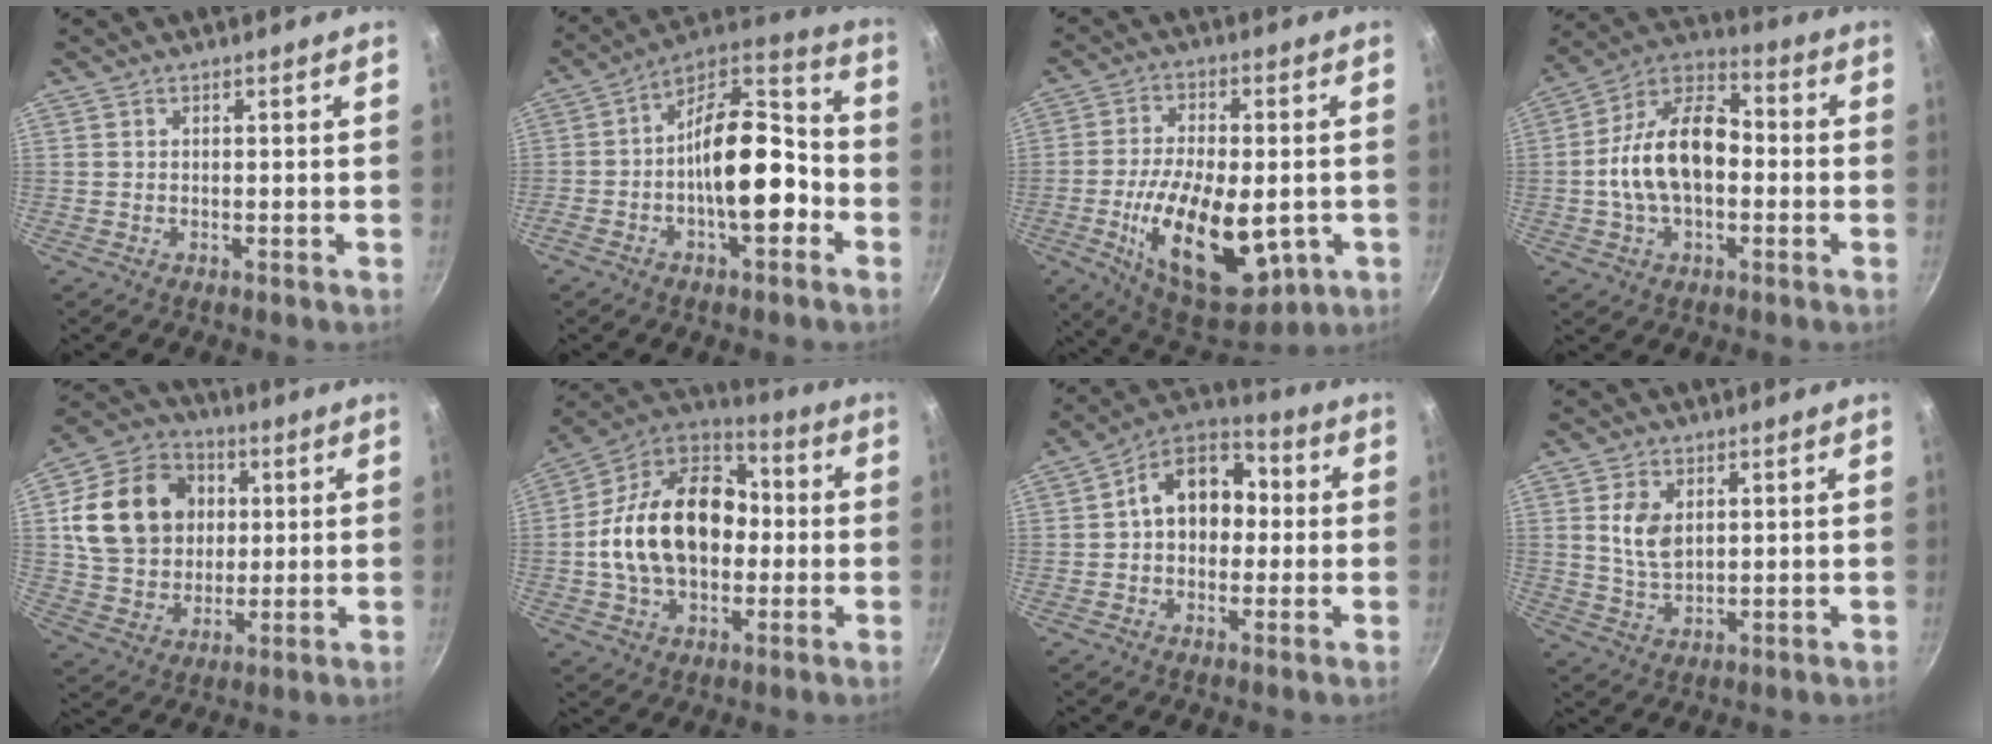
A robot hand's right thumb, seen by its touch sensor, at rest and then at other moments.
{"total": 17.0, "force": [-4.1, 8.3, 14.2], "torque": [-0.187, 0.061, -0.080]}
{"total": 21.9, "force": [-4.6, 11.3, 18.1], "torque": [-0.286, 0.001, -0.061]}
{"total": 16.2, "force": [-1.2, 10.1, 12.7], "torque": [-0.198, 0.042, -0.040]}
{"total": 18.8, "force": [3.6, 15.4, 10.1], "torque": [-0.158, 0.009, 0.067]}
{"total": 22.2, "force": [-0.7, 15.6, 15.8], "torque": [-0.244, 0.050, -0.023]}
{"total": 13.2, "force": [0.9, 9.7, 8.9], "torque": [-0.086, 0.037, -0.006]}
{"total": 6.1, "force": [1.8, 3.9, 4.4], "torque": [-0.074, -0.015, 0.039]}